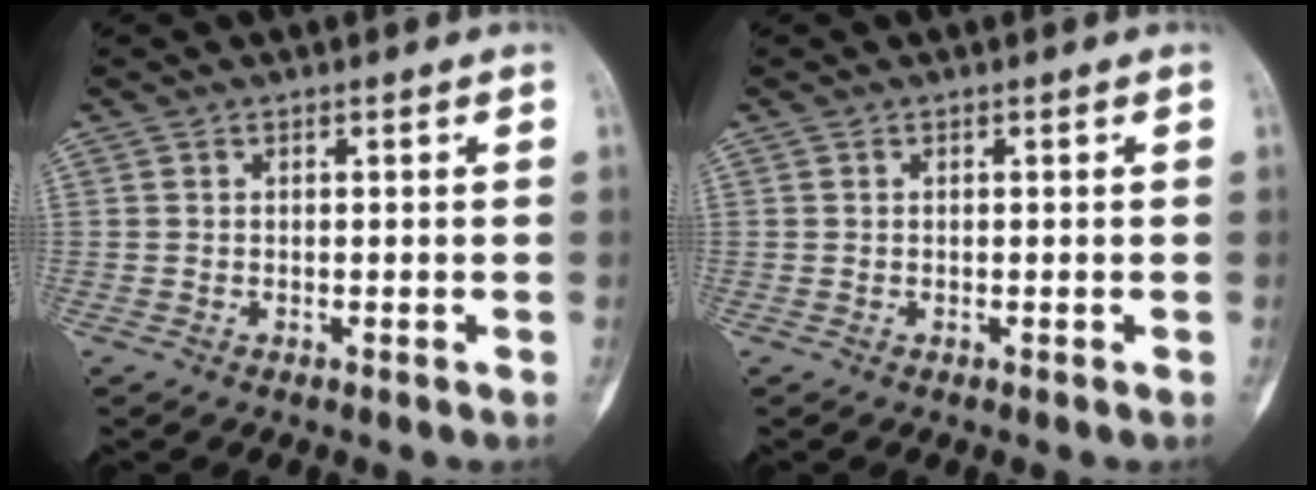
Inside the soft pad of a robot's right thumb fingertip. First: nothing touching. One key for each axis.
{"total": 0.0}